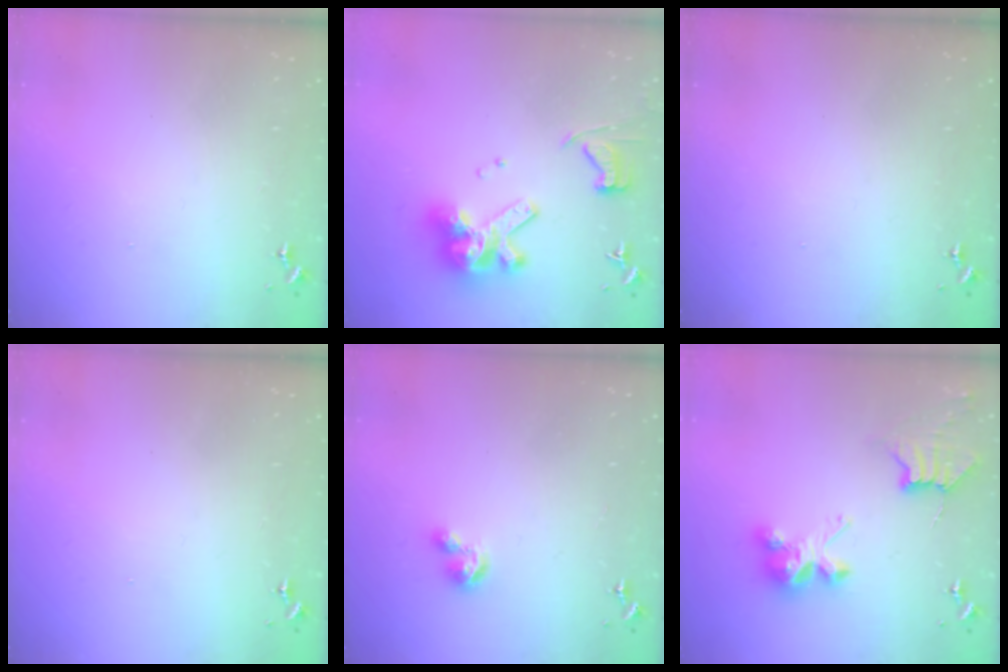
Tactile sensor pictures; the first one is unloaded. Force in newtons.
{"total": 14.9, "press": 14.8, "slide": 1.8}
{"total": 0.0}
{"total": 0.0}
{"total": 3.9, "press": 3.9, "slide": 0.3}
{"total": 8.9, "press": 8.8, "slide": 0.6}